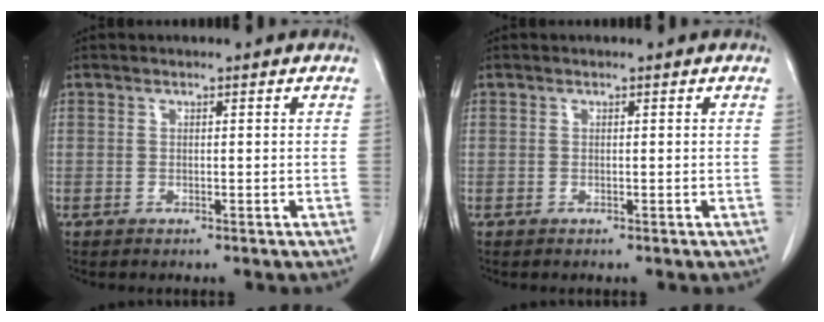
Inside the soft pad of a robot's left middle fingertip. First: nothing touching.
{"total": 0.0}